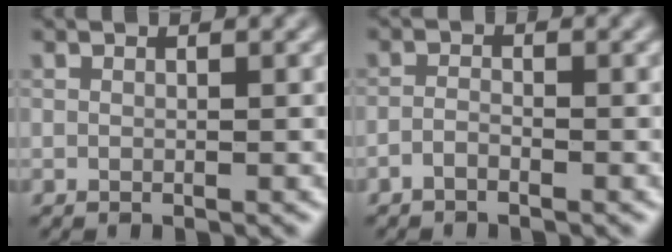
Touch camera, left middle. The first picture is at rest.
{"total": 1.0, "force": [-0.8, 0.3, 0.6], "torque": [-0.013, 0.002, -0.018]}